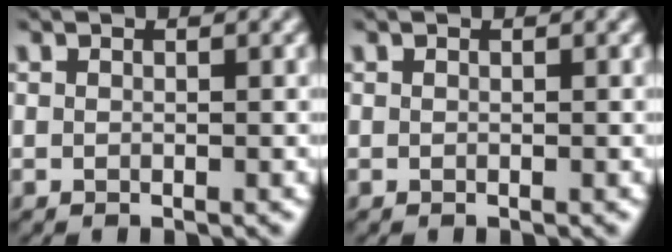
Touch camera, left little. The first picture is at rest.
{"total": 0.0}